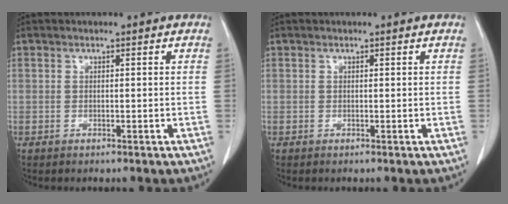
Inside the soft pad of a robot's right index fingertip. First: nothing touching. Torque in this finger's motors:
{"motor_torque": [-0.05, 0.02, -0.04, 0.01]}